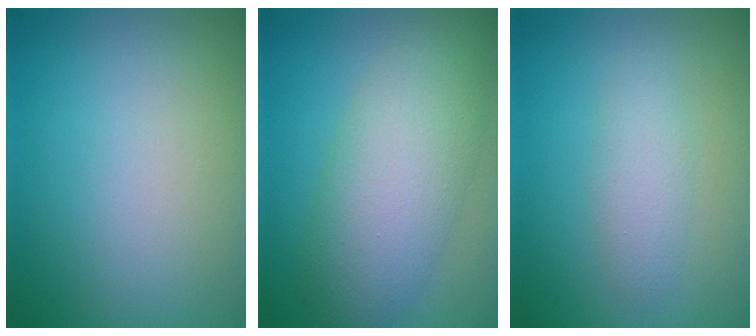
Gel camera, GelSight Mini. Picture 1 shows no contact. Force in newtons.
{"total": 7.5, "press": 7.5, "slide": 0.3}
{"total": 2.3, "press": 2.3, "slide": 0.0}